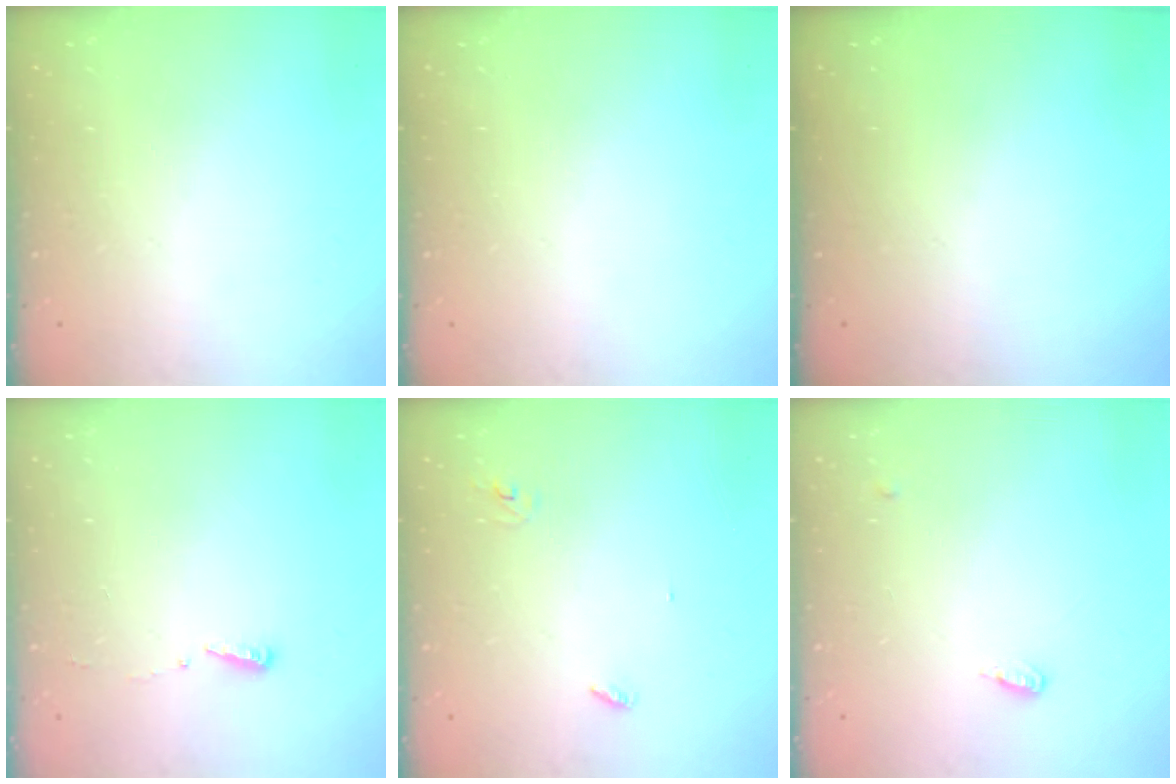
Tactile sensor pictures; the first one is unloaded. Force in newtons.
{"total": 0.0}
{"total": 0.0}
{"total": 3.6, "press": 3.5, "slide": 0.8}
{"total": 2.8, "press": 2.8, "slide": 0.3}
{"total": 4.0, "press": 3.9, "slide": 0.7}